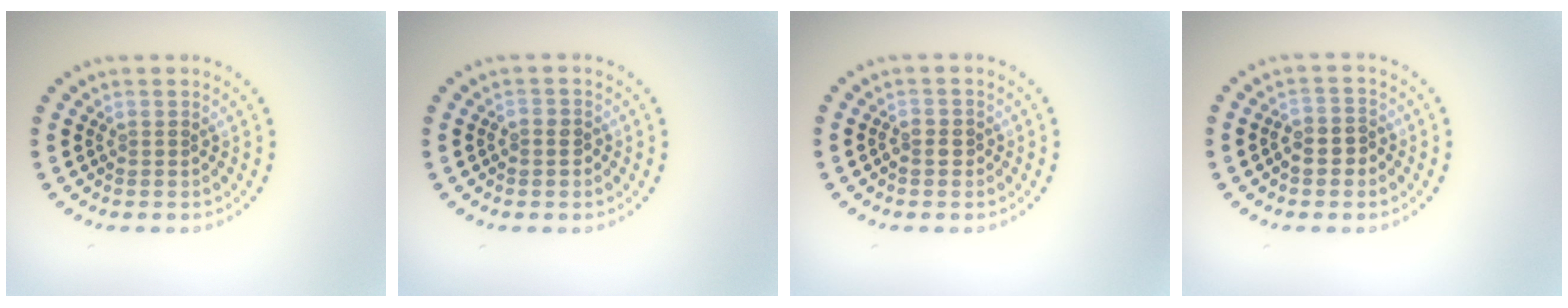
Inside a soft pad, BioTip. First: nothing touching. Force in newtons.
{"total": 0.9, "press": 0.9, "slide": 0.3}
{"total": 1.0, "press": 0.9, "slide": 0.4}
{"total": 2.3, "press": 2.1, "slide": 0.9}